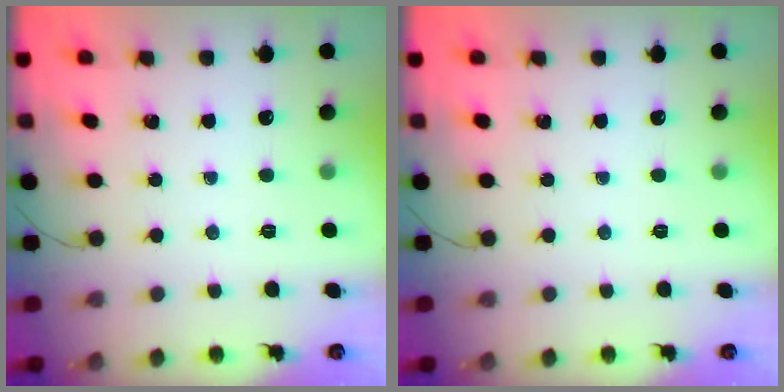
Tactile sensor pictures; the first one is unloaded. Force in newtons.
{"total": 0.0}